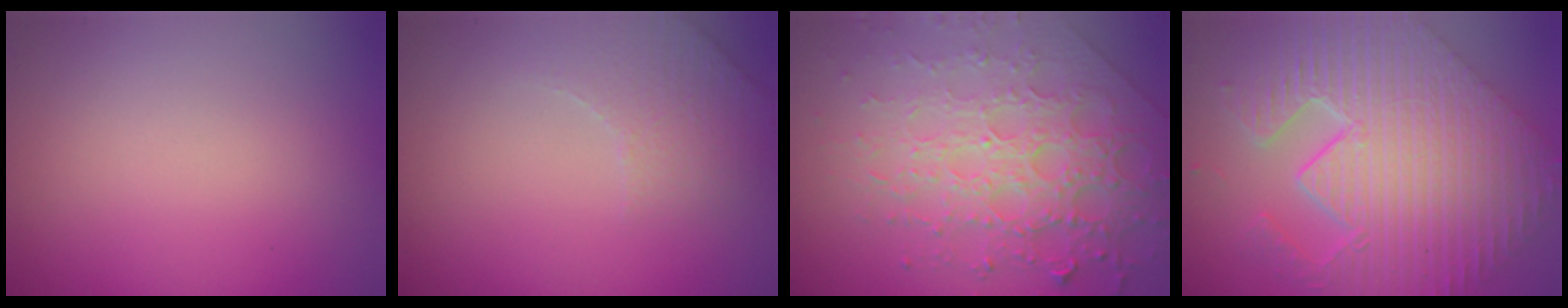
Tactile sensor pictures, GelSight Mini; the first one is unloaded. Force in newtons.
{"total": 2.8, "press": 2.7, "slide": 0.8}
{"total": 7.9, "press": 5.6, "slide": 5.6}
{"total": 11.3, "press": 7.9, "slide": 8.1}